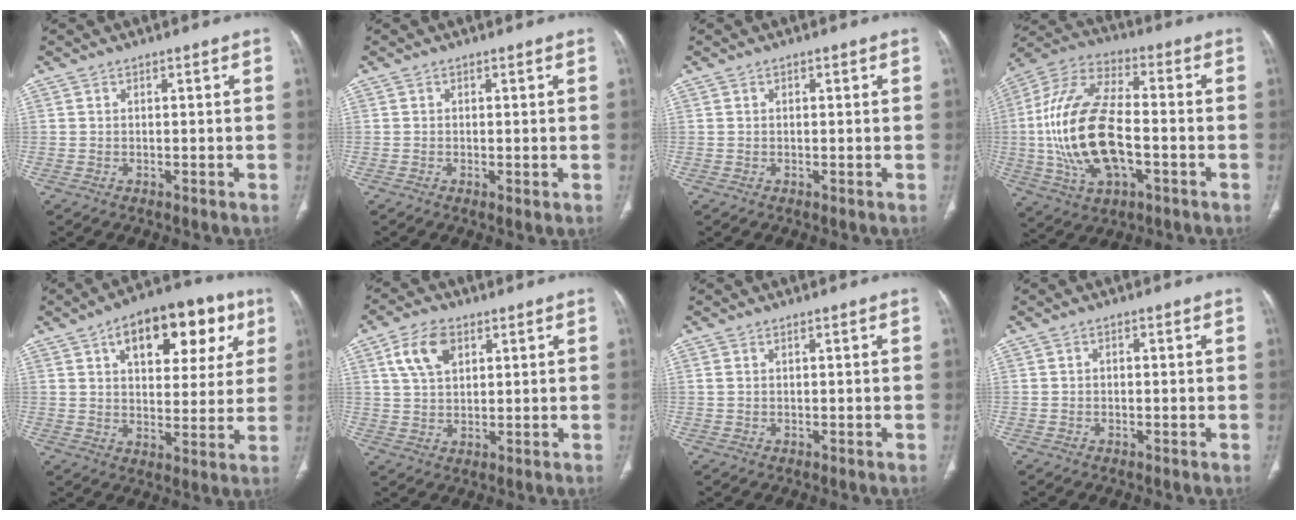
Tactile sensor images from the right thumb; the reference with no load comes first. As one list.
[{"total": 0.8, "force": [-0.1, 0.2, 0.7], "torque": [-0.014, -0.006, -0.001]}, {"total": 0.8, "force": [0.4, 0.4, 0.5], "torque": [-0.007, 0.002, 0.005]}, {"total": 21.3, "force": [-2.8, 10.5, 18.3], "torque": [-0.378, 0.021, -0.049]}, {"total": 19.2, "force": [8.4, 10.4, 13.9], "torque": [-0.147, 0.001, 0.118]}, {"total": 7.8, "force": [3.4, 4.7, 5.2], "torque": [-0.089, -0.006, 0.064]}, {"total": 0.9, "force": [0.5, 0.4, 0.6], "torque": [-0.014, 0.009, 0.015]}, {"total": 0.6, "force": [0.0, 0.5, 0.4], "torque": [-0.005, 0.004, -0.003]}]